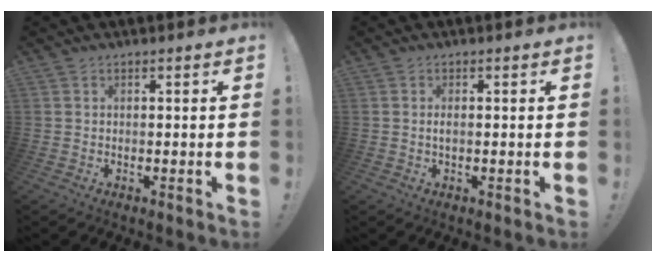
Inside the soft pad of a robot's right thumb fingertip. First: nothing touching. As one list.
[{"total": 1.1, "force": [-0.2, 0.2, 1.0], "torque": [-0.019, 0.000, -0.003]}]